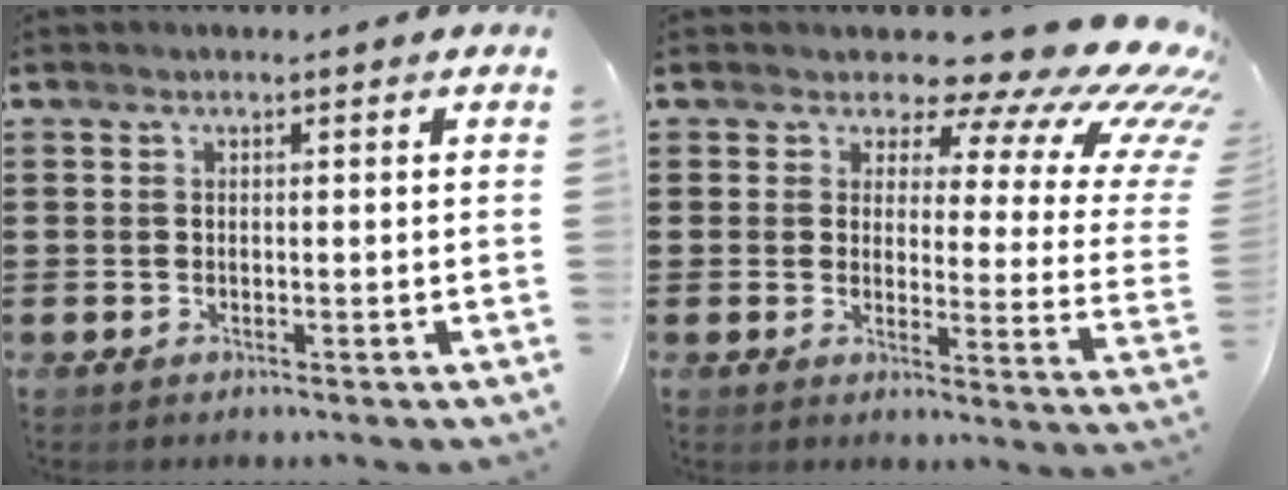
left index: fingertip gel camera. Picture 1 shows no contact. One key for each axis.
{"total": 10.7, "fx": 7.7, "fy": 3.9, "fz": 6.4, "tx": -0.094, "ty": -0.061, "tz": 0.127}